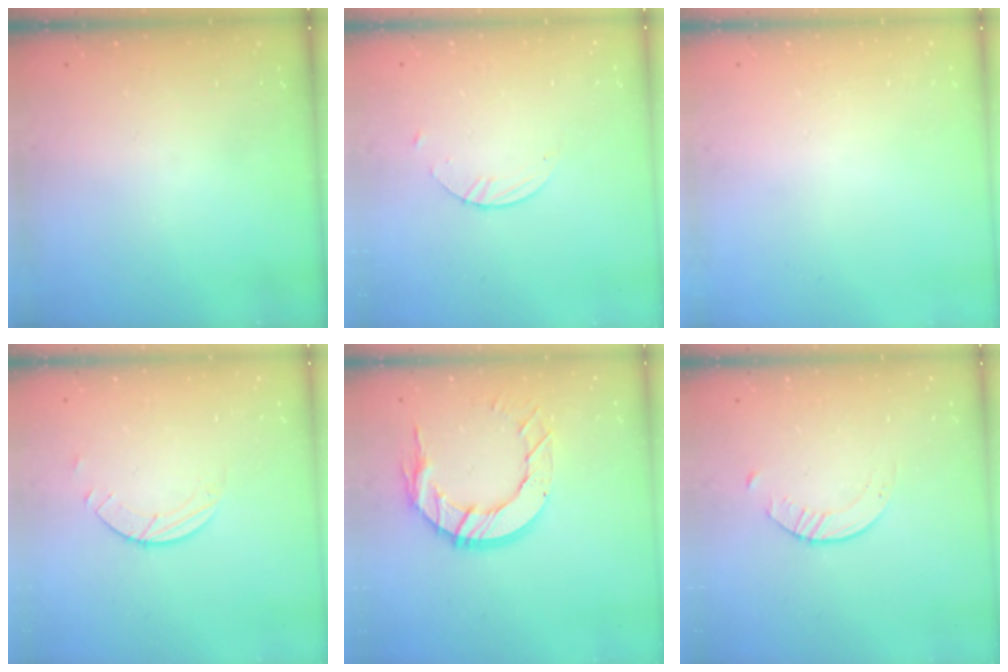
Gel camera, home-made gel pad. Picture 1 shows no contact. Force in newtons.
{"total": 2.1, "press": 2.1, "slide": 0.2}
{"total": 0.0}
{"total": 1.7, "press": 1.7, "slide": 0.2}
{"total": 12.3, "press": 12.3, "slide": 1.2}
{"total": 1.6, "press": 1.6, "slide": 0.3}